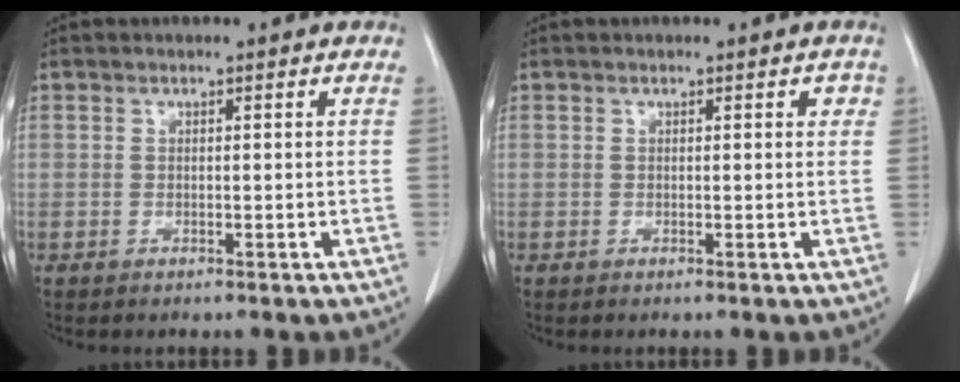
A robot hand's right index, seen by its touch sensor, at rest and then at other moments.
{"total": 1.2, "force": [0.4, 0.7, 0.9], "torque": [-0.006, 0.005, 0.004]}